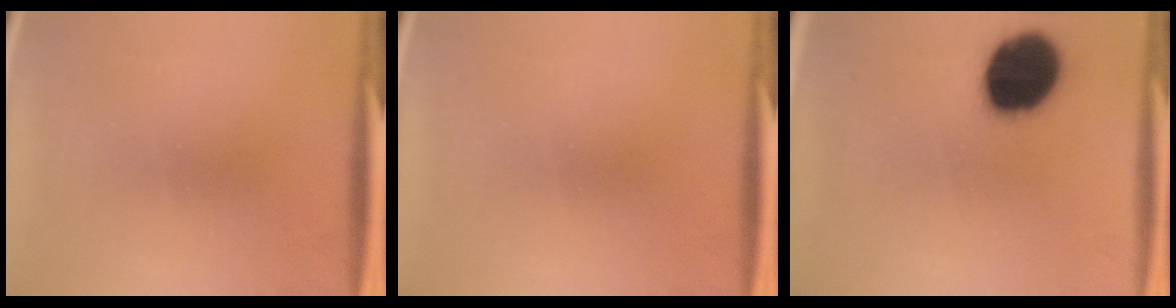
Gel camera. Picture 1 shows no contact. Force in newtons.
{"total": 0.0}
{"total": 19.6}